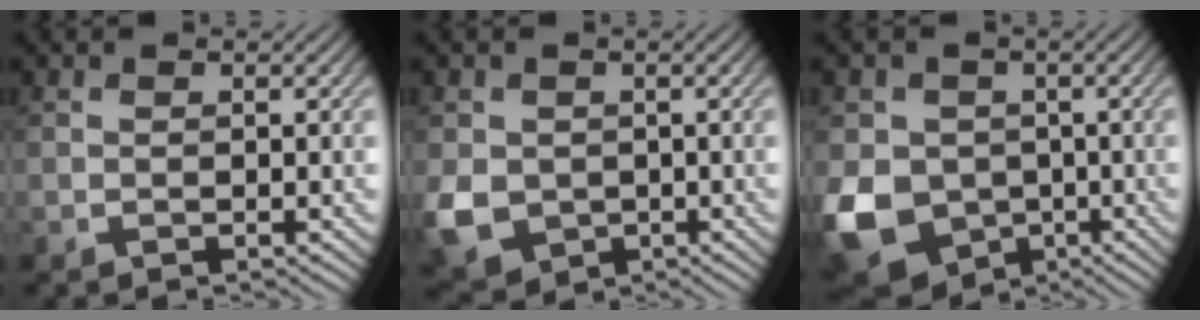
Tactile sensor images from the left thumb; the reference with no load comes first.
{"total": 6.0, "force": [-0.9, 5.2, 2.9], "torque": [-0.088, -0.025, -0.020]}
{"total": 11.3, "force": [-2.9, 9.5, 5.3], "torque": [-0.154, -0.039, -0.055]}